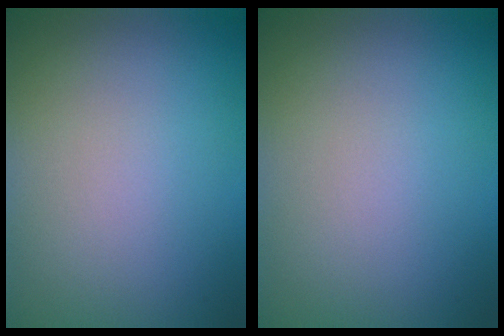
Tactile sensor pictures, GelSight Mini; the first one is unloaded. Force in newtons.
{"total": 0.0}